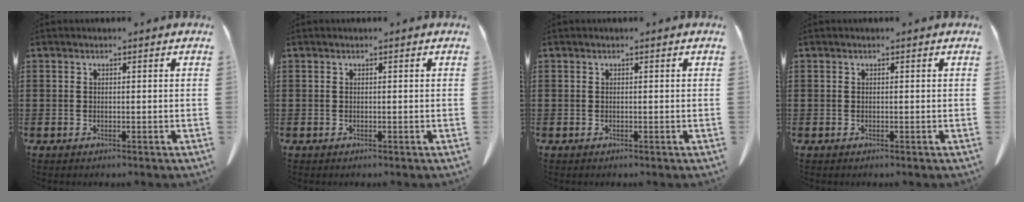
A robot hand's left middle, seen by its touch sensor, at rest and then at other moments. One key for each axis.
{"total": 0.0}
{"total": 0.0}
{"total": 0.0}